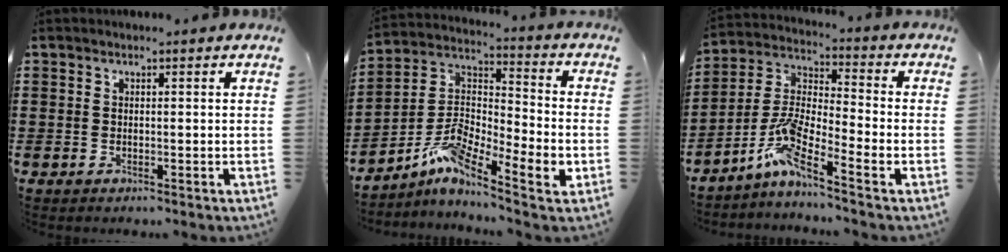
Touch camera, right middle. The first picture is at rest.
{"total": 8.4, "force": [-4.7, 3.1, 6.3], "torque": [-0.160, -0.022, -0.102]}
{"total": 7.6, "force": [-5.0, 1.2, 5.6], "torque": [-0.143, -0.025, -0.106]}